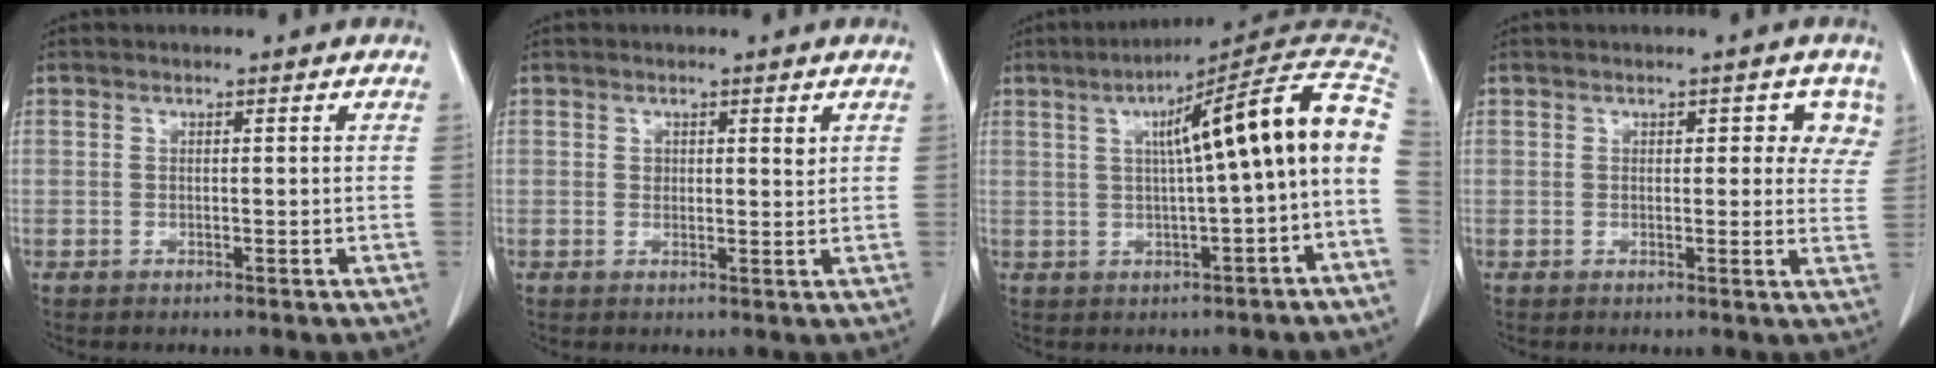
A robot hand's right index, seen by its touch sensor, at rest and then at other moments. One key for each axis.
{"total": 1.5, "fx": 0.8, "fy": 0.8, "fz": 1.0, "tx": -0.013, "ty": -0.004, "tz": 0.013}
{"total": 14.8, "fx": 1.4, "fy": 0.1, "fz": 14.8, "tx": -0.206, "ty": 0.040, "tz": 0.017}
{"total": 4.8, "fx": 2.4, "fy": 2.6, "fz": 3.2, "tx": -0.014, "ty": 0.004, "tz": 0.019}